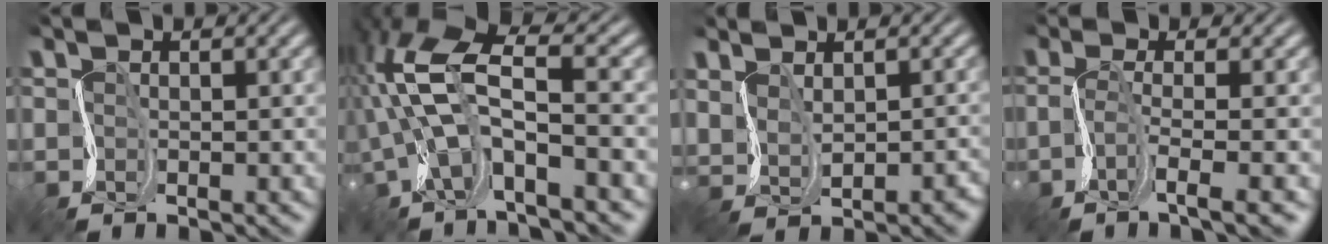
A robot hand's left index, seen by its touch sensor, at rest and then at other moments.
{"total": 8.0, "force": [-1.2, 3.0, 7.3], "torque": [-0.154, 0.012, -0.039]}
{"total": 2.6, "force": [0.9, 1.9, 1.6], "torque": [-0.029, -0.011, 0.029]}
{"total": 3.5, "force": [-1.2, 0.6, 3.3], "torque": [-0.062, -0.003, -0.031]}